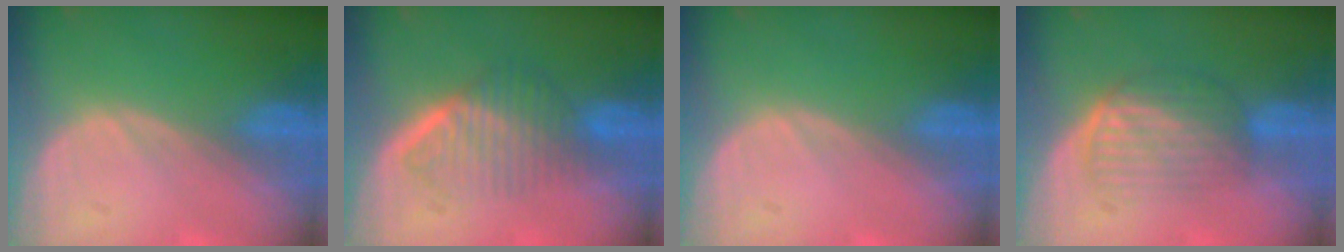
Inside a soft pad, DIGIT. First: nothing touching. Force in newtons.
{"total": 6.6, "press": 5.9, "slide": 2.9}
{"total": 0.0}
{"total": 5.8, "press": 5.5, "slide": 2.0}